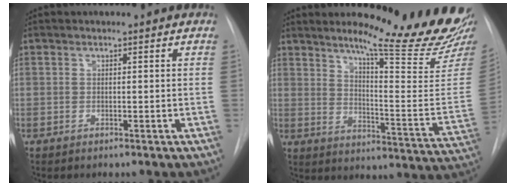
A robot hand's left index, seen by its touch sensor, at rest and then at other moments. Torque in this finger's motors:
{"motor_torque": [0.15, -0.35, 0.29, 0.06]}